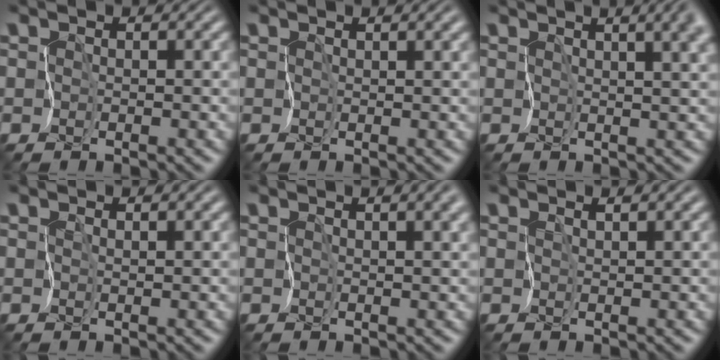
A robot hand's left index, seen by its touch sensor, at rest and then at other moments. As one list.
[{"total": 2.0, "force": [1.2, 0.6, 1.5], "torque": [-0.016, 0.001, 0.024]}, {"total": 11.4, "force": [4.9, 5.4, 8.8], "torque": [-0.077, 0.039, 0.040]}, {"total": 1.0, "force": [0.7, 0.3, 0.6], "torque": [-0.006, 0.001, 0.018]}, {"total": 5.6, "force": [2.6, 2.4, 4.3], "torque": [-0.050, 0.014, 0.034]}, {"total": 1.3, "force": [1.1, 0.1, 0.8], "torque": [-0.012, 0.000, 0.022]}]